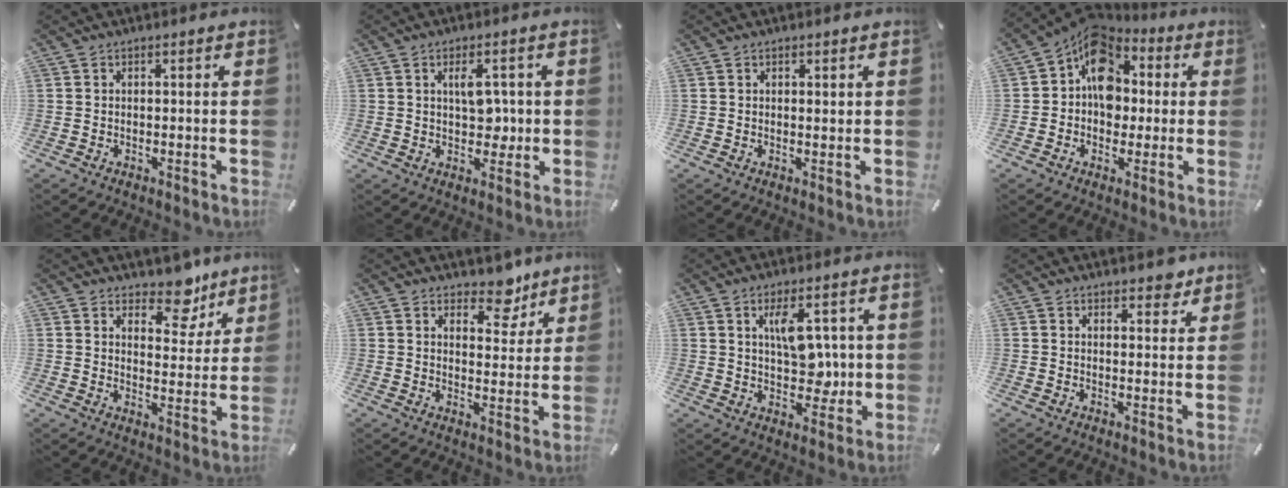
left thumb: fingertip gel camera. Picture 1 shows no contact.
{"total": 7.1, "force": [1.2, 4.3, 5.5], "torque": [-0.079, 0.000, 0.017]}
{"total": 0.9, "force": [0.5, 0.4, 0.7], "torque": [-0.014, 0.000, 0.010]}
{"total": 12.4, "force": [2.0, 10.2, 6.8], "torque": [-0.111, -0.008, 0.035]}
{"total": 9.6, "force": [7.6, 4.8, 3.4], "torque": [-0.026, -0.063, 0.128]}
{"total": 8.1, "force": [6.2, 4.4, 2.8], "torque": [-0.016, -0.048, 0.103]}
{"total": 10.3, "force": [2.4, 6.0, 8.0], "torque": [-0.110, -0.003, 0.040]}
{"total": 3.7, "force": [2.9, 1.9, 1.2], "torque": [-0.005, -0.014, 0.047]}